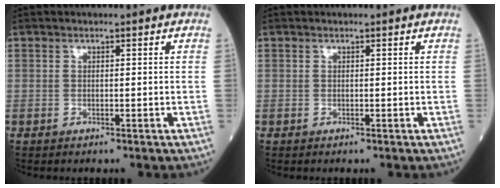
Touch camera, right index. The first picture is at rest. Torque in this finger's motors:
{"motor_torque": [0.00, 0.00, 0.00, 0.00]}